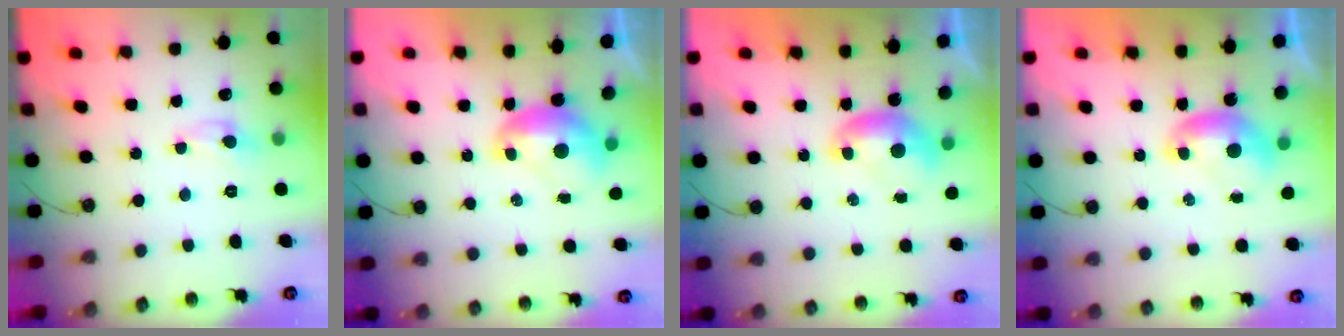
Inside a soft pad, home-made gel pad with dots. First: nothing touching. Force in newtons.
{"total": 2.1, "press": 2.0, "slide": 0.3}
{"total": 0.0}
{"total": 0.0}